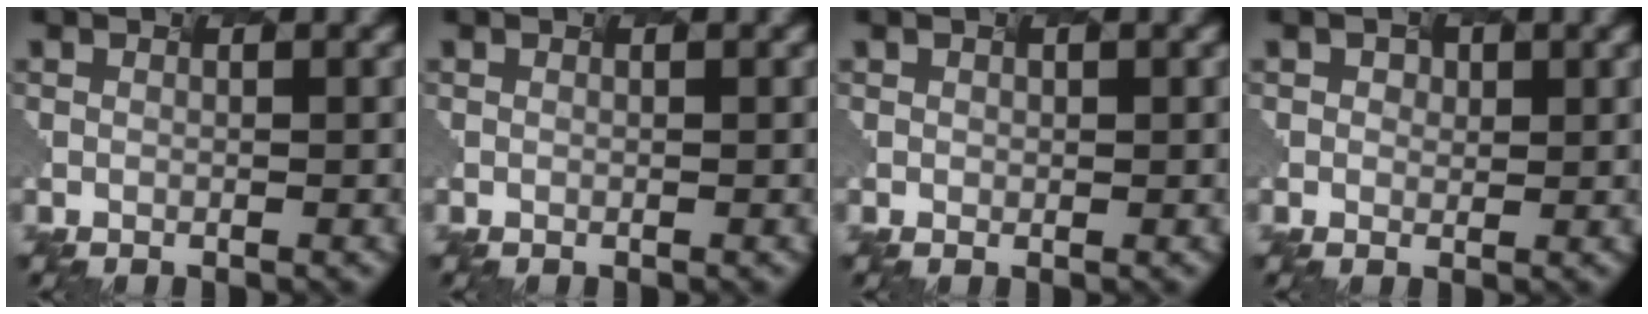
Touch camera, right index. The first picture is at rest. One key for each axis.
{"total": 0.0}
{"total": 0.5, "fx": 0.0, "fy": -0.2, "fz": -0.5, "tx": -0.001, "ty": -0.001, "tz": 0.015}
{"total": 0.6, "fx": 0.0, "fy": 0.2, "fz": -0.6, "tx": 0.003, "ty": 0.000, "tz": 0.014}